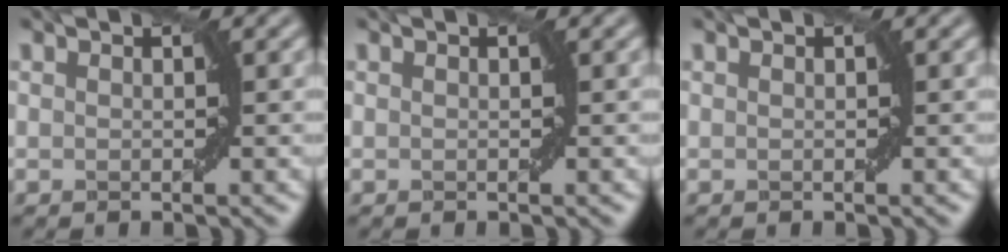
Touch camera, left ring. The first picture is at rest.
{"total": 0.0}
{"total": 0.0}